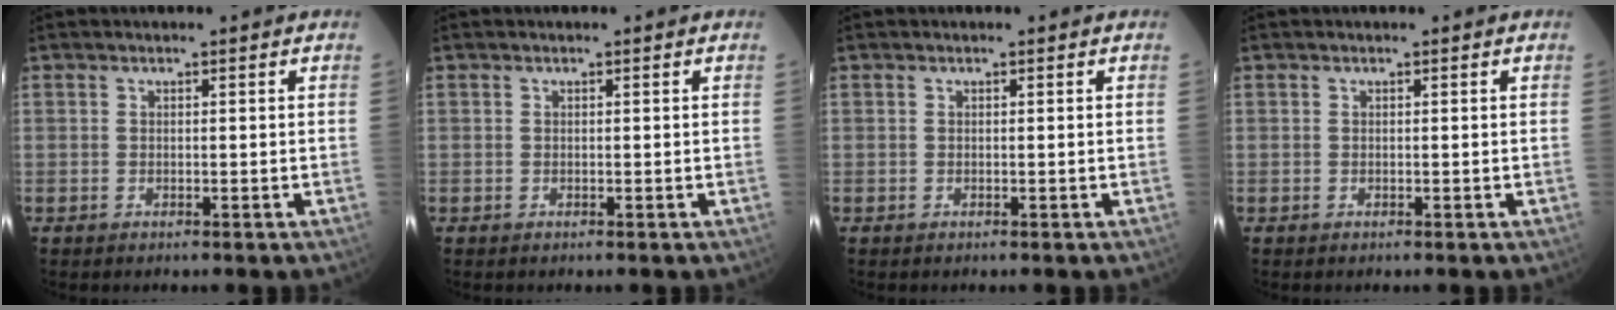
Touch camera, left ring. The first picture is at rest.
{"total": 0.0}
{"total": 0.0}
{"total": 0.0}